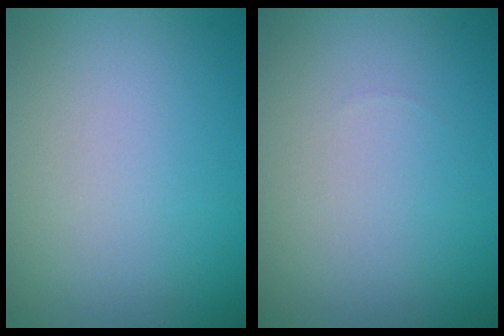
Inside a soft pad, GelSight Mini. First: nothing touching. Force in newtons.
{"total": 0.0}